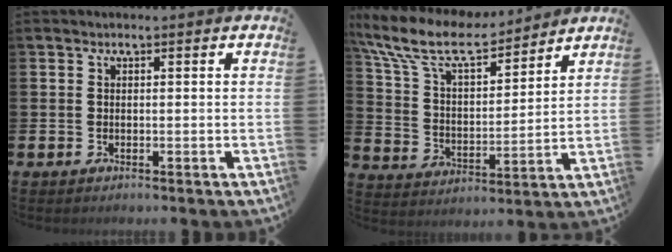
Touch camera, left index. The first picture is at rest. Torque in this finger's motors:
{"motor_torque": [0.75, -1.38, 0.31, 0.21]}